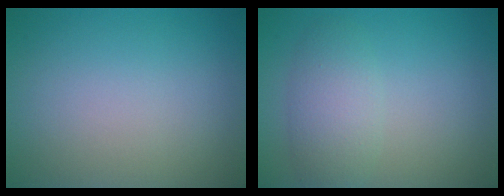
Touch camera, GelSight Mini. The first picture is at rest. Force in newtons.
{"total": 3.2, "press": 3.2, "slide": 0.2}